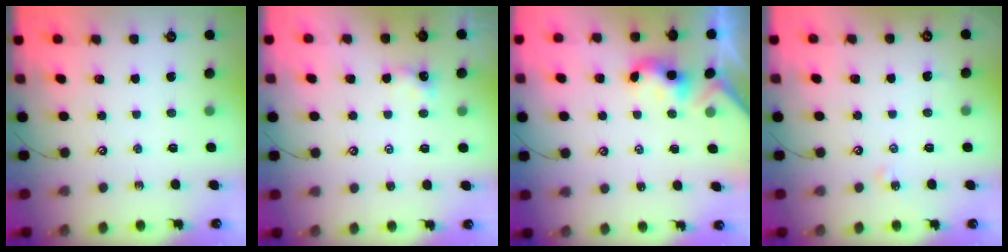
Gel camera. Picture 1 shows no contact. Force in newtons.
{"total": 0.0}
{"total": 2.4, "press": 2.4, "slide": 0.2}
{"total": 2.8, "press": 2.7, "slide": 0.4}